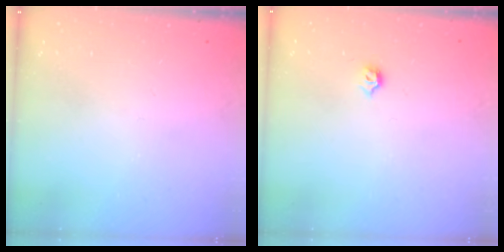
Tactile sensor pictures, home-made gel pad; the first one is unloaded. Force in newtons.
{"total": 3.4, "press": 3.3, "slide": 0.6}